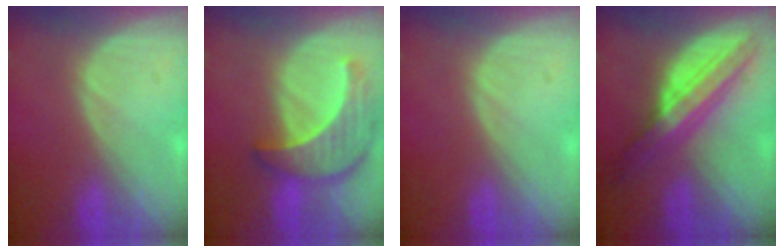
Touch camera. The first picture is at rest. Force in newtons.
{"total": 8.8, "press": 8.0, "slide": 3.5}
{"total": 0.0}
{"total": 8.5, "press": 8.5, "slide": 0.5}